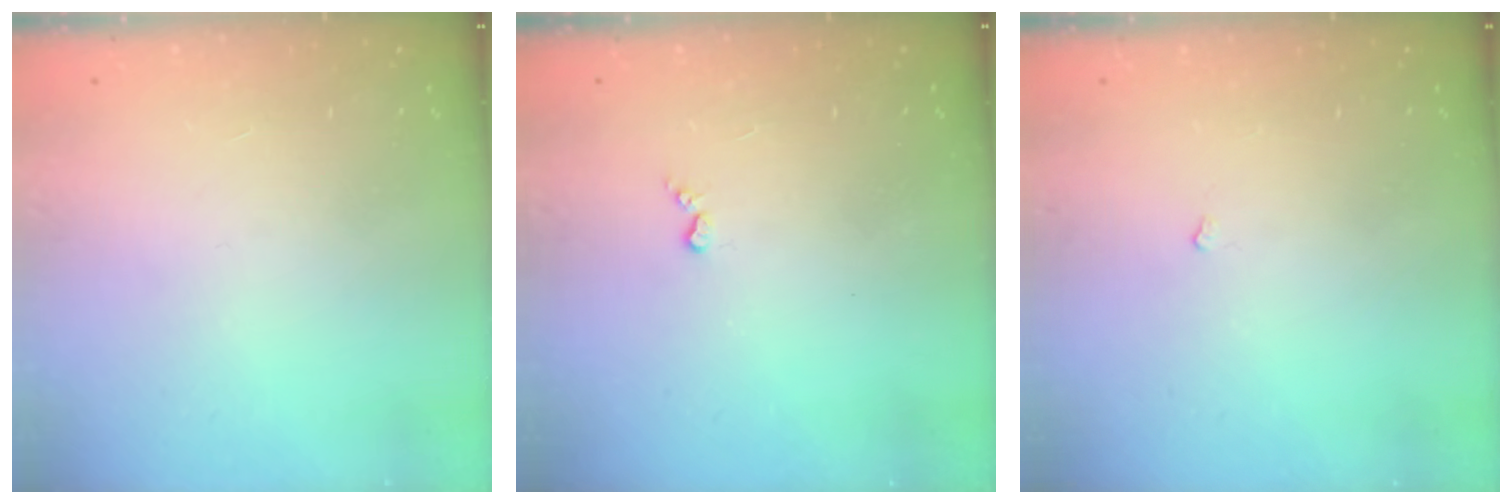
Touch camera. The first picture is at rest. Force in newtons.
{"total": 2.4, "press": 2.4, "slide": 0.4}
{"total": 2.2, "press": 2.1, "slide": 0.4}